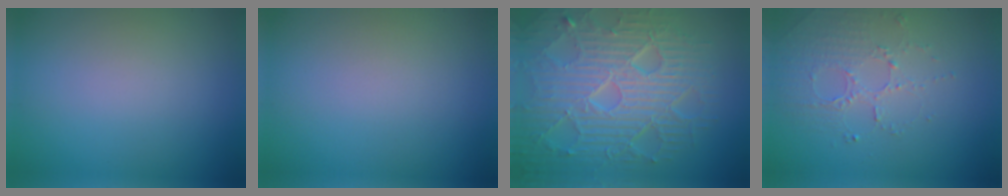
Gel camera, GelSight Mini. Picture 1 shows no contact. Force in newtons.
{"total": 0.0}
{"total": 10.4, "press": 6.7, "slide": 8.0}
{"total": 1.9, "press": 1.5, "slide": 1.1}